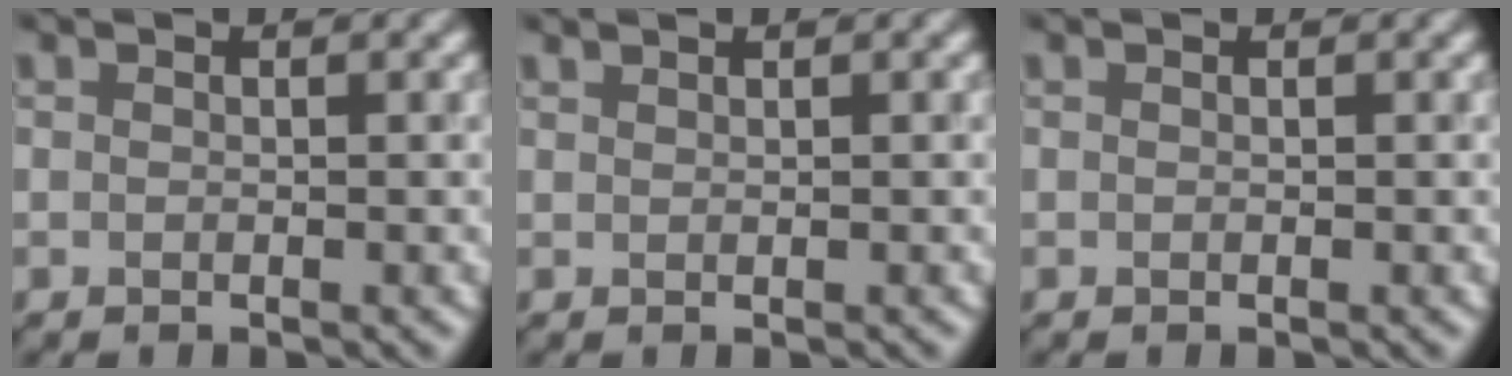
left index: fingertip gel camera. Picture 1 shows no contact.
{"total": 0.7, "force": [0.6, 0.1, 0.2], "torque": [-0.006, 0.001, 0.008]}
{"total": 0.0}